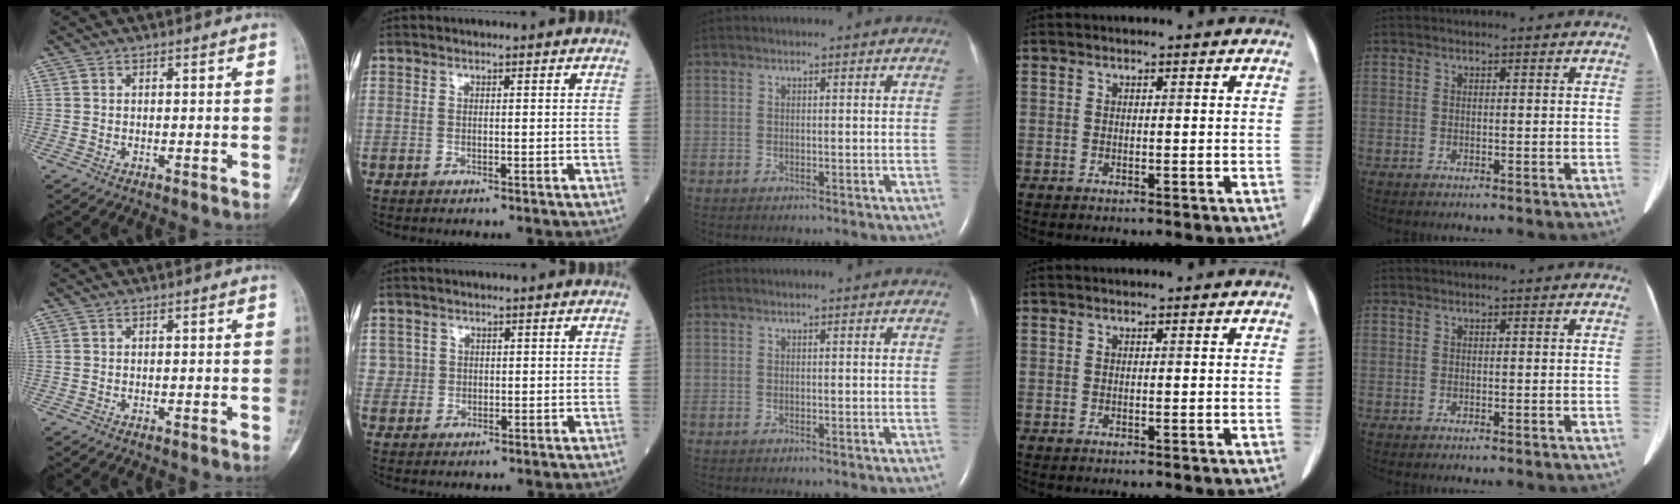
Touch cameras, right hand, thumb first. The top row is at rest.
{"index": {"total": 2.0, "force": [0.7, 1.9, -0.2], "torque": [0.019, 0.004, 0.008]}}